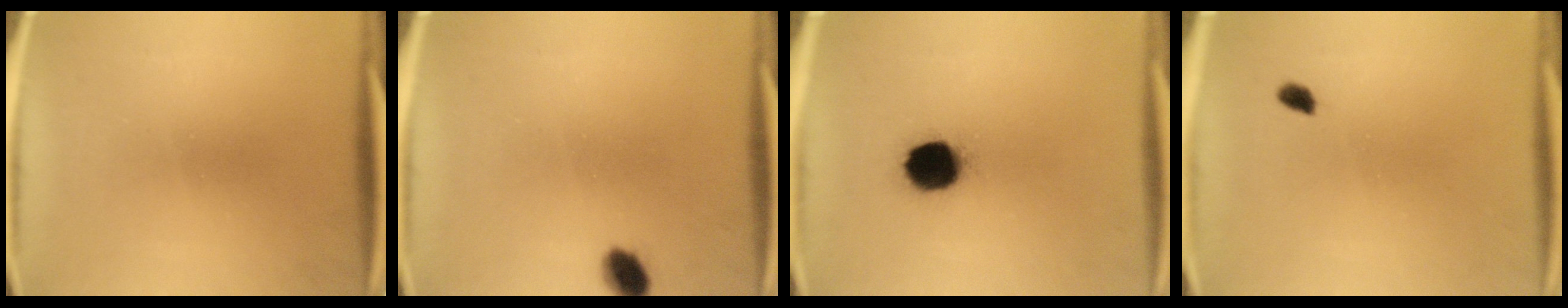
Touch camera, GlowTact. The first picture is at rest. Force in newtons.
{"total": 4.2}
{"total": 11.9}
{"total": 1.5}